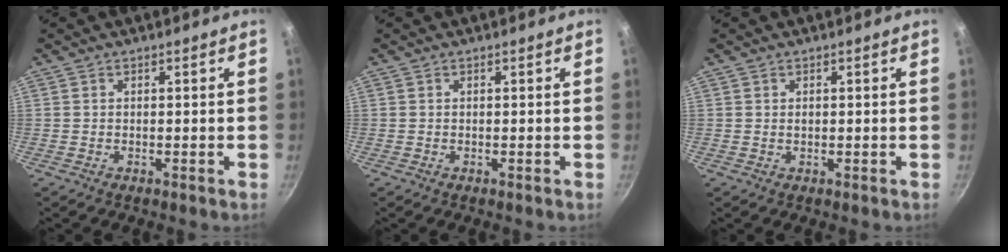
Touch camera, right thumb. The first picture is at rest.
{"total": 0.0}
{"total": 0.5, "force": [0.2, 0.4, 0.3], "torque": [-0.003, 0.001, 0.006]}